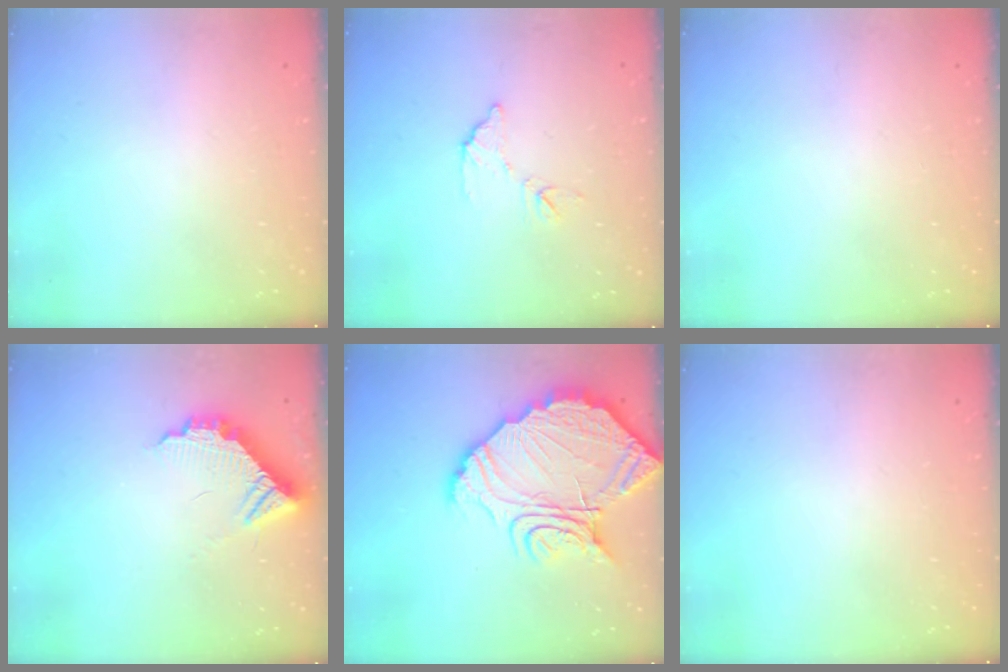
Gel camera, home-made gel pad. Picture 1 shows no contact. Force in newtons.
{"total": 7.9, "press": 7.9, "slide": 0.3}
{"total": 0.0}
{"total": 10.3, "press": 10.3, "slide": 0.8}
{"total": 19.1, "press": 19.1, "slide": 1.5}
{"total": 0.0}